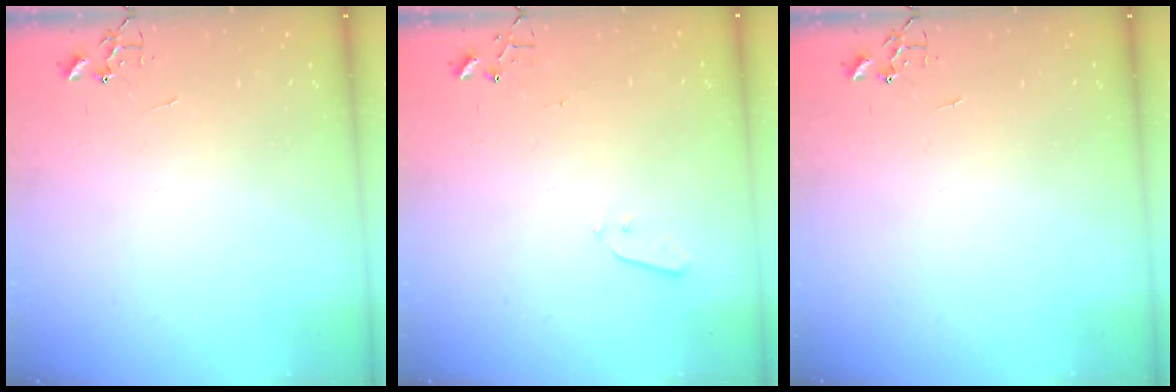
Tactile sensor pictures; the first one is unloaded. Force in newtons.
{"total": 2.9, "press": 2.8, "slide": 0.8}
{"total": 0.0}